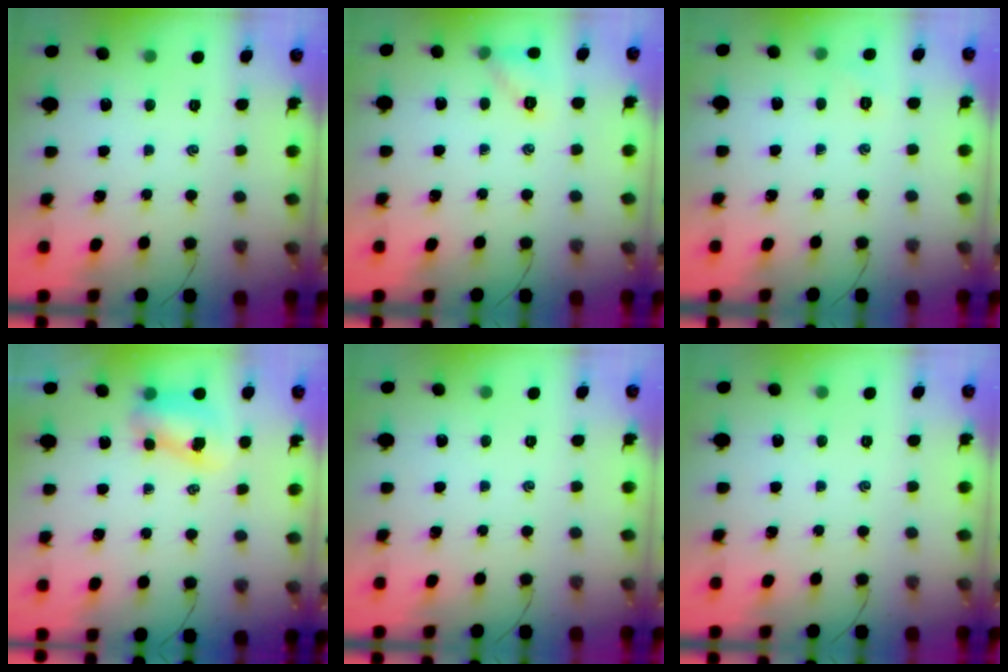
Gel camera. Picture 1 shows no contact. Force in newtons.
{"total": 6.9, "press": 6.8, "slide": 1.3}
{"total": 3.6, "press": 3.4, "slide": 1.0}
{"total": 7.6, "press": 7.5, "slide": 1.0}
{"total": 0.0}
{"total": 0.0}